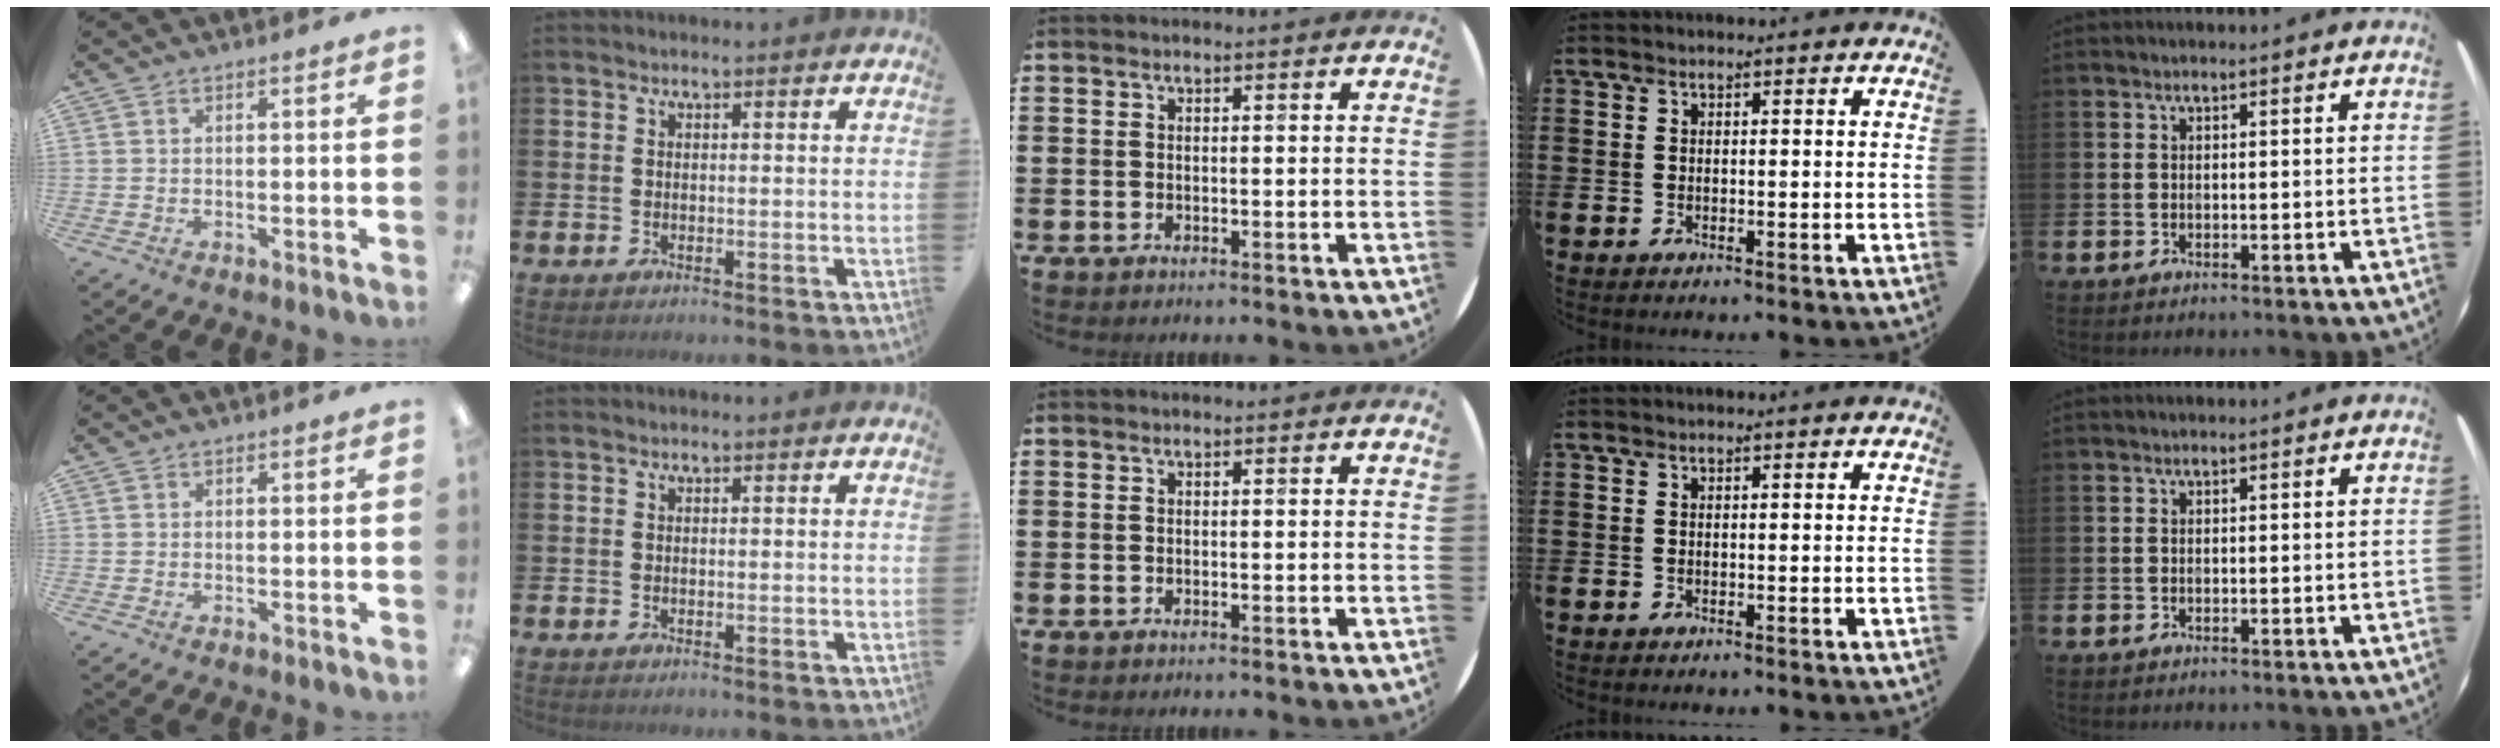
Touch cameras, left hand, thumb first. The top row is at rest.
{}